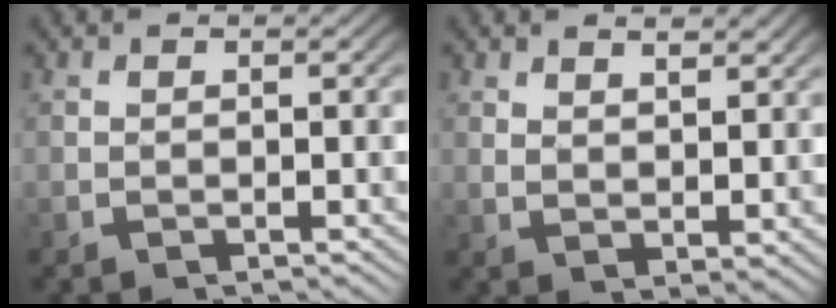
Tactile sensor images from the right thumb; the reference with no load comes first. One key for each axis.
{"total": 2.4, "fx": 2.0, "fy": 0.5, "fz": 1.1, "tx": -0.019, "ty": -0.005, "tz": 0.045}